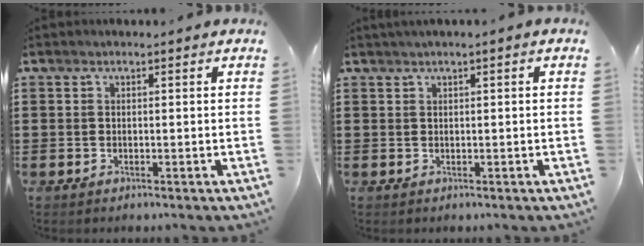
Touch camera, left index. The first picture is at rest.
{"total": 0.8, "force": [0.2, -0.1, 0.8], "torque": [-0.012, -0.005, 0.005]}